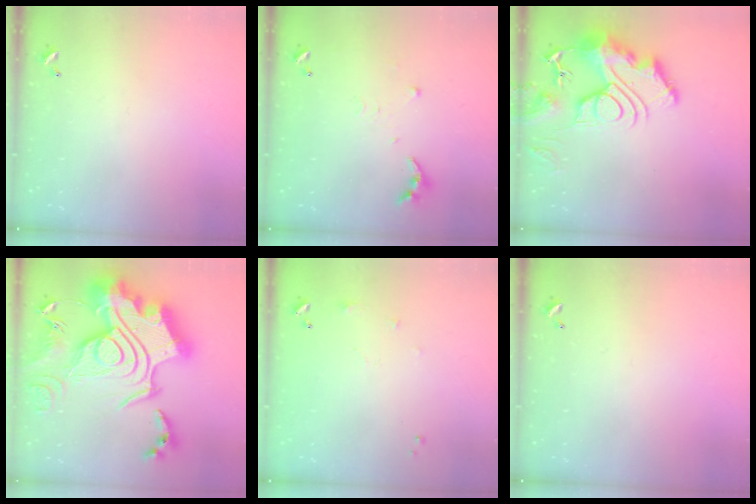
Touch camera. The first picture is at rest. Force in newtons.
{"total": 4.9, "press": 4.8, "slide": 0.5}
{"total": 17.8, "press": 17.8, "slide": 1.8}
{"total": 0.7, "press": 0.7, "slide": 0.1}
{"total": 5.9, "press": 5.9, "slide": 0.8}
{"total": 0.0}